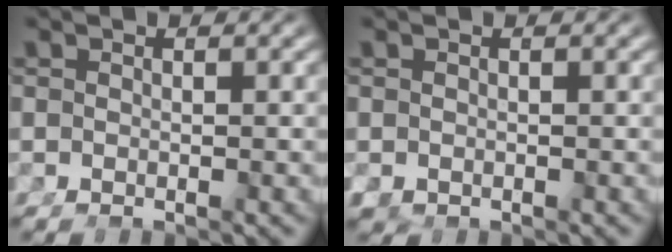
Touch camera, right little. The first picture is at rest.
{"total": 2.0, "force": [-1.0, 1.5, 0.7], "torque": [-0.030, -0.023, -0.005]}